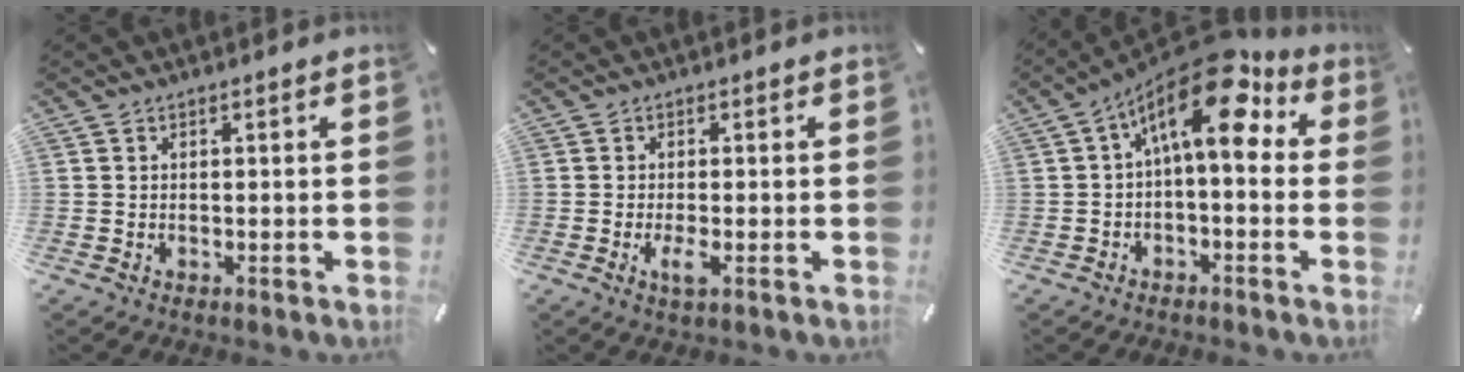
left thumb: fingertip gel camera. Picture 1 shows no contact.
{"total": 3.3, "force": [-1.0, 0.8, 3.1], "torque": [-0.070, -0.009, -0.021]}
{"total": 15.1, "force": [6.5, 6.4, 12.0], "torque": [-0.202, -0.044, 0.103]}